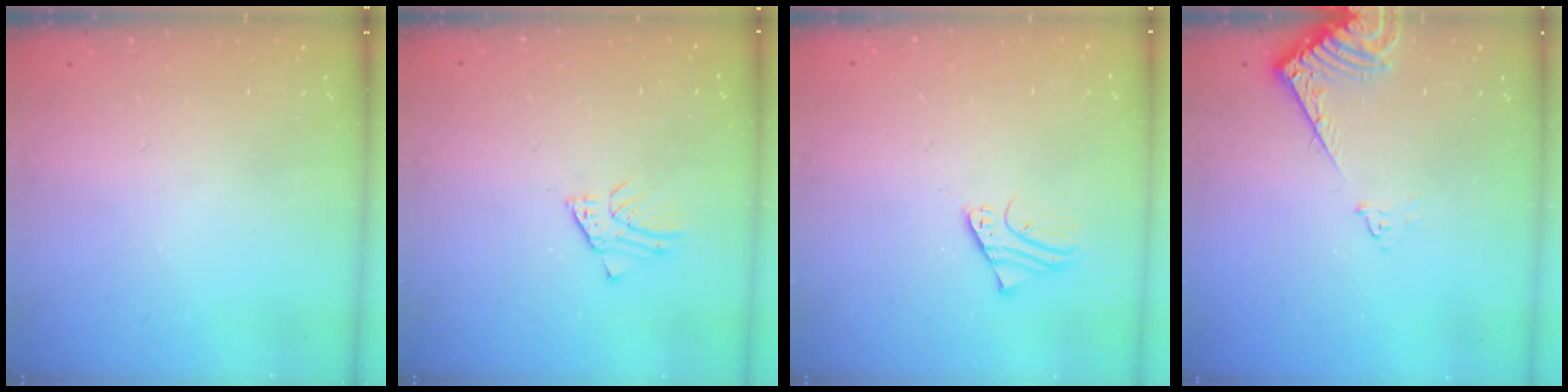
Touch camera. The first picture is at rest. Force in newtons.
{"total": 1.6, "press": 1.6, "slide": 0.0}
{"total": 2.0, "press": 2.0, "slide": 0.2}
{"total": 7.3, "press": 7.2, "slide": 0.3}